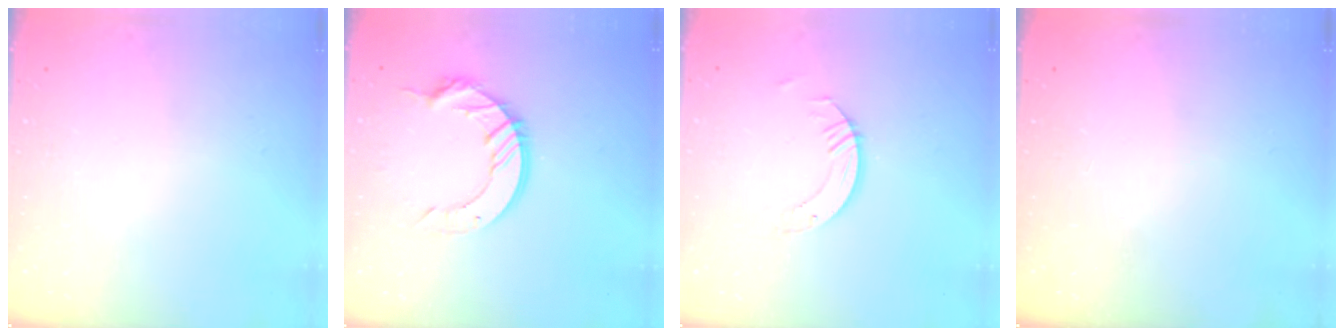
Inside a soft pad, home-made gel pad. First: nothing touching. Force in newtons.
{"total": 12.2, "press": 12.1, "slide": 1.1}
{"total": 4.3, "press": 4.2, "slide": 0.3}
{"total": 0.0}